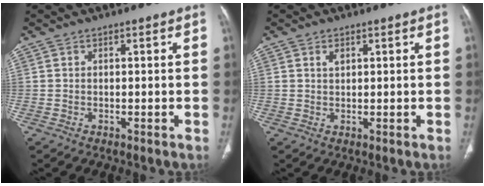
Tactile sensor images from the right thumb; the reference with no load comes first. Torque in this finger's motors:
{"motor_torque": [0.42, -0.36, -0.09, 0.69, 0.02]}